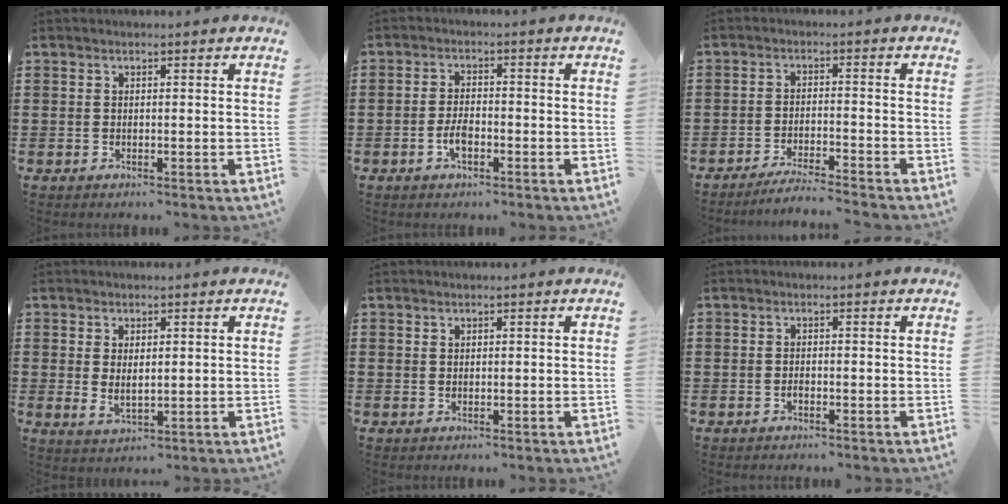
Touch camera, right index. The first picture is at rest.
{"total": 3.4, "force": [-1.5, 1.4, 2.8], "torque": [-0.063, -0.002, -0.029]}
{"total": 3.7, "force": [-3.6, -0.3, 0.9], "torque": [-0.017, -0.003, -0.071]}
{"total": 2.4, "force": [0.7, 1.3, 2.0], "torque": [-0.039, 0.002, 0.014]}
{"total": 0.6, "force": [0.5, 0.4, 0.1], "torque": [-0.003, 0.000, 0.010]}
{"total": 0.7, "force": [-0.4, 0.1, 0.5], "torque": [-0.012, -0.006, -0.007]}